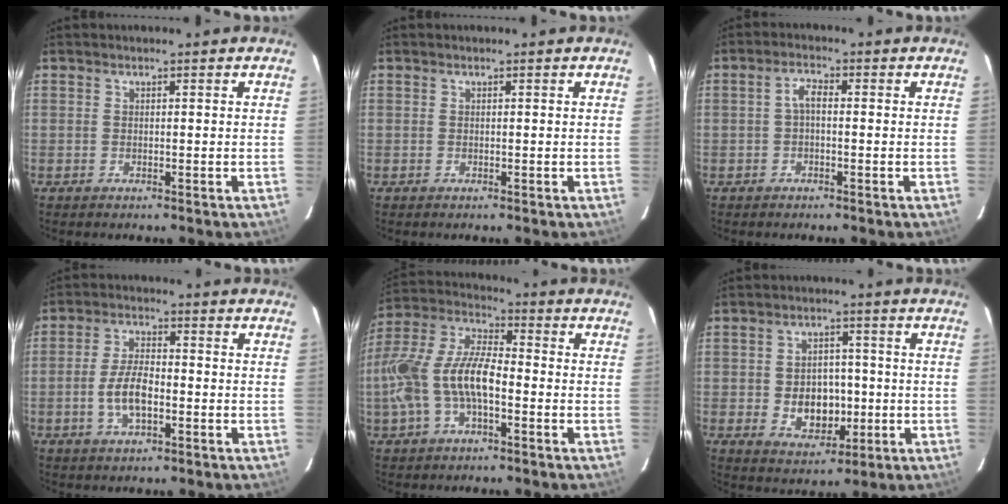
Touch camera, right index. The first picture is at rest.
{"total": 0.0}
{"total": 2.2, "force": [-0.3, 1.0, 2.0], "torque": [-0.042, 0.009, -0.006]}
{"total": 6.8, "force": [-2.0, 2.8, 5.8], "torque": [-0.118, 0.001, -0.037]}
{"total": 14.9, "force": [-3.7, 6.6, 12.9], "torque": [-0.269, 0.008, -0.072]}
{"total": 8.2, "force": [-1.2, 6.3, 5.1], "torque": [-0.101, 0.004, -0.004]}